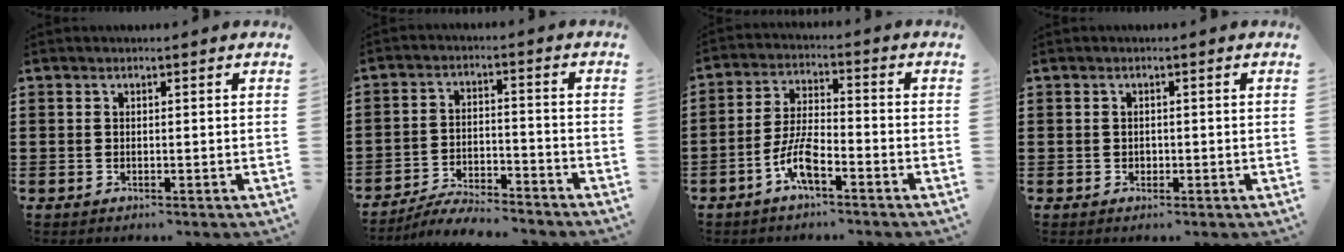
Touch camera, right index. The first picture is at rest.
{"total": 5.4, "force": [-5.2, 0.3, 1.3], "torque": [-0.030, 0.003, -0.104]}
{"total": 6.7, "force": [-3.8, 1.9, 5.2], "torque": [-0.127, -0.005, -0.078]}
{"total": 0.7, "force": [-0.1, 0.6, 0.3], "torque": [-0.008, 0.003, -0.003]}